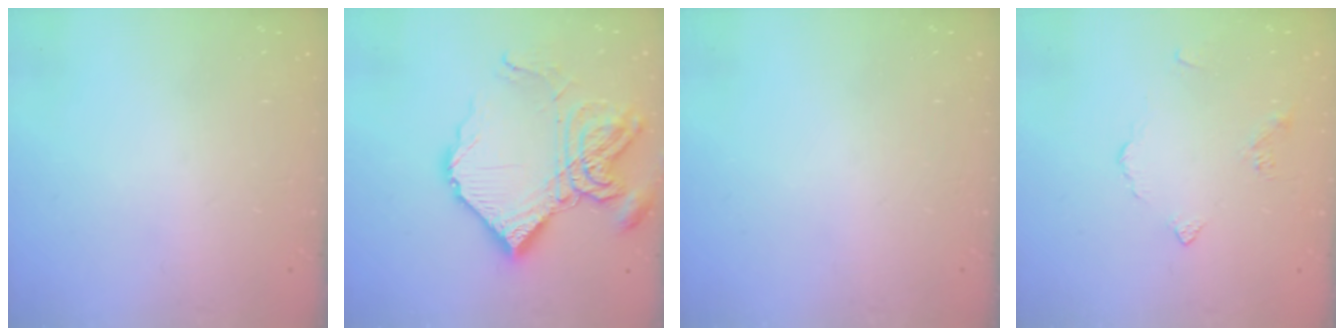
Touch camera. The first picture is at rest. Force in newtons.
{"total": 20.0, "press": 19.9, "slide": 2.2}
{"total": 0.0}
{"total": 3.5, "press": 3.4, "slide": 0.7}